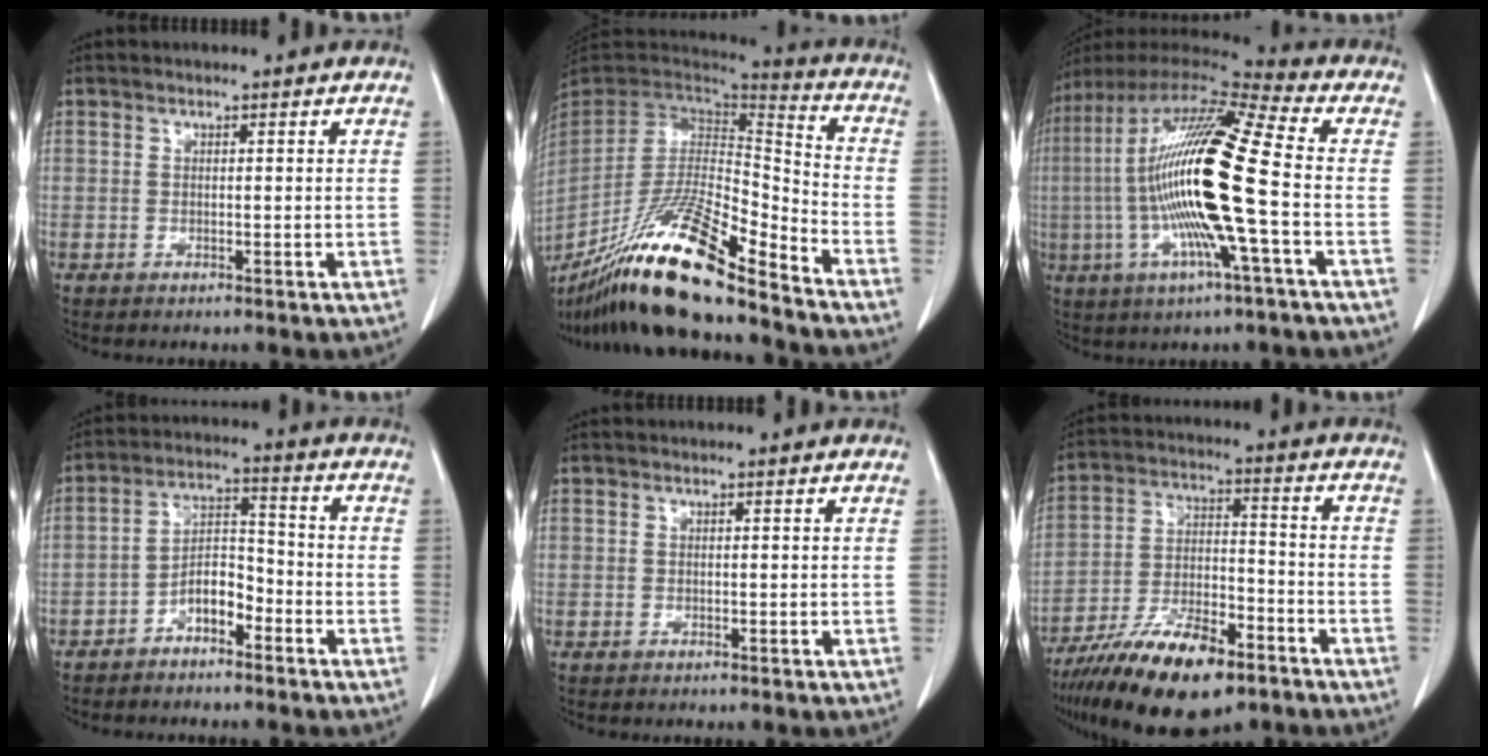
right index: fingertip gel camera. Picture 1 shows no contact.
{"total": 22.0, "force": [-16.2, 2.0, 14.7], "torque": [-0.286, -0.031, -0.302]}
{"total": 21.4, "force": [-2.4, 1.4, 21.2], "torque": [-0.431, -0.006, -0.058]}
{"total": 5.8, "force": [-3.6, 2.6, 3.8], "torque": [-0.068, 0.023, -0.066]}
{"total": 0.0}
{"total": 16.1, "force": [-10.8, 5.1, 10.8], "torque": [-0.200, -0.010, -0.191]}